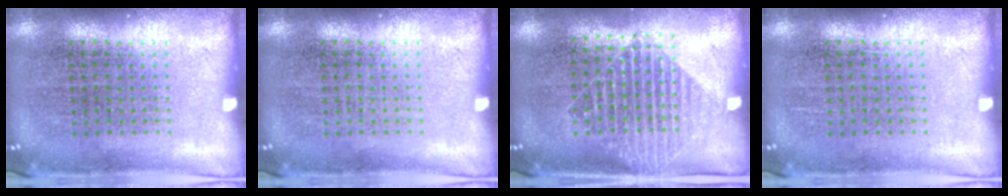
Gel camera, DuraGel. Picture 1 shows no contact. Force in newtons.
{"total": 0.0}
{"total": 1.5, "press": 1.3, "slide": 0.8}
{"total": 0.0}